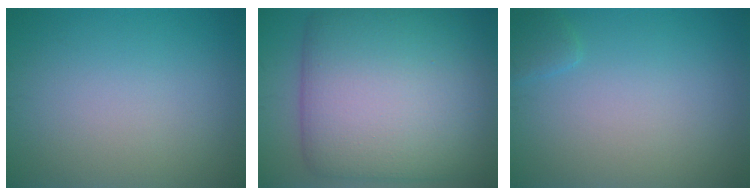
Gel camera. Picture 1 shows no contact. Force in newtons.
{"total": 15.4, "press": 15.3, "slide": 0.6}
{"total": 1.0, "press": 1.0, "slide": 0.1}